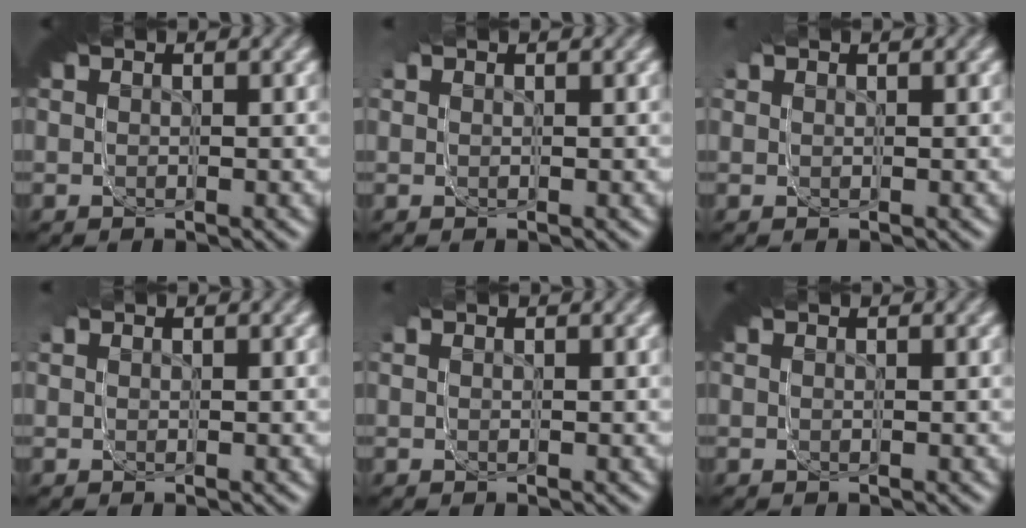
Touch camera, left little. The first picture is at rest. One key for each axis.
{"total": 0.8, "fx": 0.7, "fy": 0.3, "fz": -0.3, "tx": -0.003, "ty": -0.001, "tz": 0.012}
{"total": 1.1, "fx": 0.9, "fy": 0.7, "fz": -0.2, "tx": -0.007, "ty": 0.000, "tz": 0.014}
{"total": 0.8, "fx": 0.6, "fy": 0.0, "fz": -0.5, "tx": 0.002, "ty": -0.001, "tz": 0.011}
{"total": 0.7, "fx": 0.5, "fy": -0.3, "fz": -0.4, "tx": 0.006, "ty": 0.000, "tz": 0.008}
{"total": 0.0}